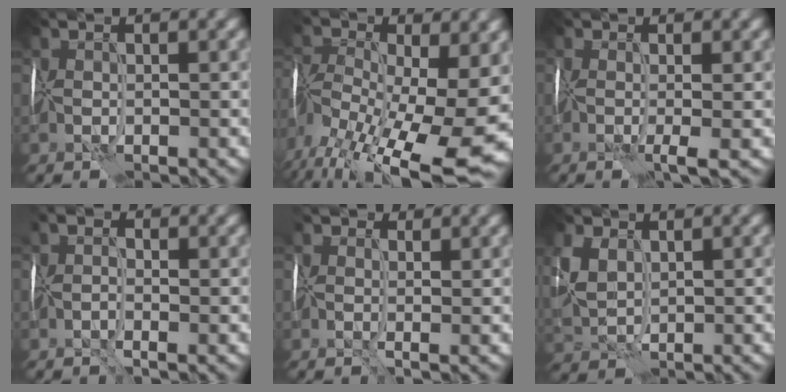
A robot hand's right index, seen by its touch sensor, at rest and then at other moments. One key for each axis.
{"total": 16.6, "fx": -6.0, "fy": 9.1, "fz": 12.6, "tx": -0.220, "ty": -0.007, "tz": -0.080}
{"total": 2.3, "fx": -0.6, "fy": 0.4, "fz": 2.2, "tx": -0.048, "ty": -0.009, "tz": -0.018}
{"total": 0.7, "fx": -0.2, "fy": 0.3, "fz": 0.6, "tx": -0.029, "ty": 0.001, "tz": -0.015}
{"total": 1.9, "fx": 0.6, "fy": 1.3, "fz": 1.1, "tx": -0.025, "ty": 0.007, "tz": 0.007}
{"total": 4.0, "fx": 1.6, "fy": 2.8, "fz": 2.4, "tx": -0.093, "ty": 0.006, "tz": 0.032}